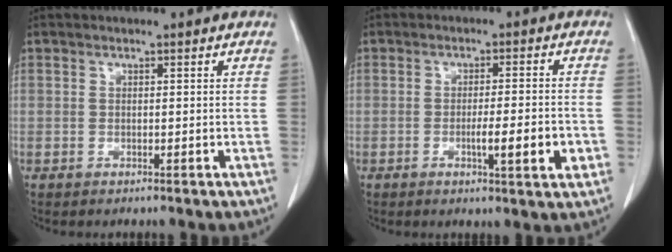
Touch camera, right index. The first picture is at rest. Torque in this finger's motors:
{"motor_torque": [1.08, -0.32, 0.58, 0.06]}